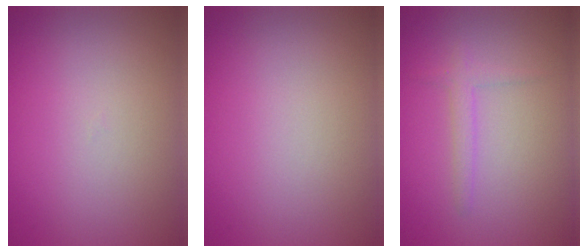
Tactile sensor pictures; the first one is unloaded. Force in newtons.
{"total": 0.0}
{"total": 1.4, "press": 1.4, "slide": 0.1}